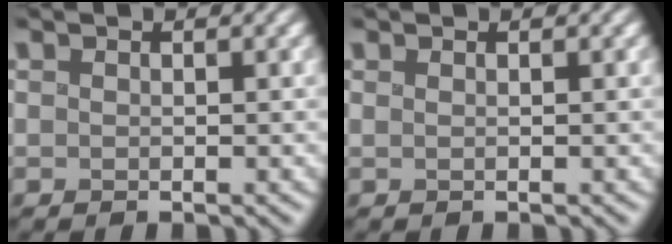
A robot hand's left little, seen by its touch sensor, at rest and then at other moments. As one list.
[{"total": 0.0}]